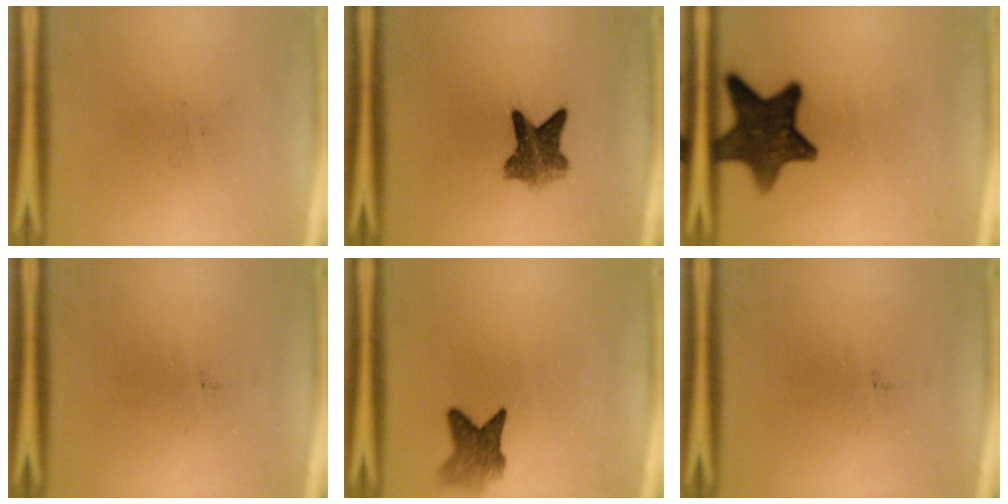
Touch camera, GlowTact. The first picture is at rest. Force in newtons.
{"total": 6.3}
{"total": 12.0}
{"total": 0.0}
{"total": 4.7}
{"total": 0.0}